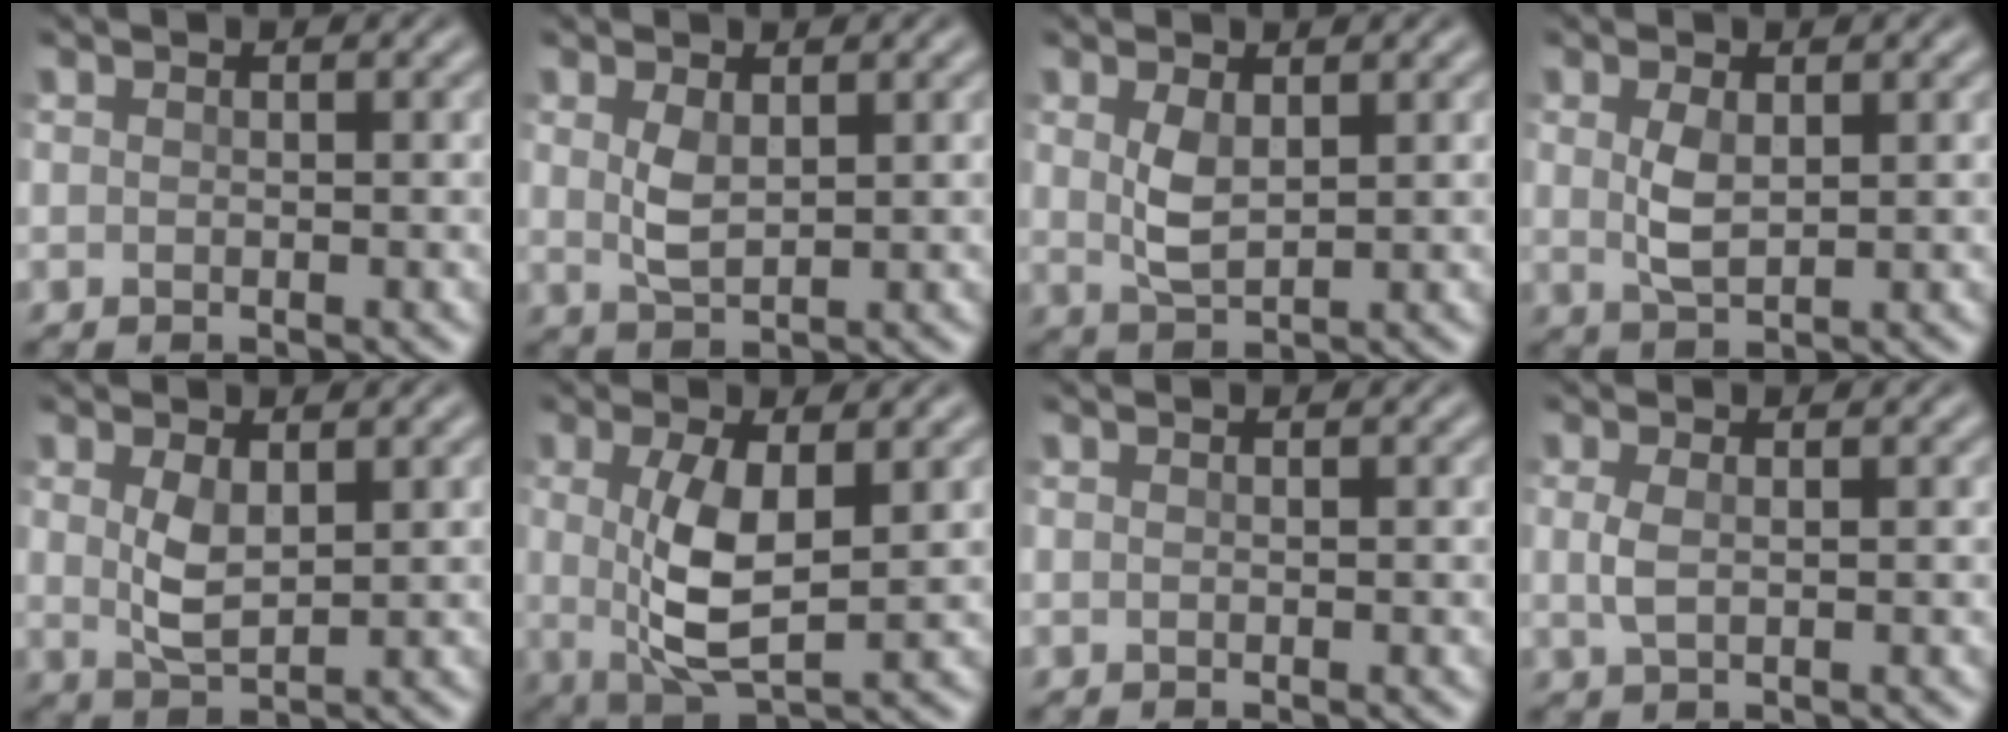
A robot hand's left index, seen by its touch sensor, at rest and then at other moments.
{"total": 2.2, "force": [0.4, 1.0, 1.8], "torque": [-0.045, -0.001, 0.013]}
{"total": 2.5, "force": [0.5, 1.2, 2.1], "torque": [-0.052, -0.001, 0.015]}
{"total": 2.5, "force": [0.3, 1.2, 2.1], "torque": [-0.050, -0.001, 0.008]}
{"total": 2.8, "force": [0.5, 1.3, 2.4], "torque": [-0.058, -0.002, 0.015]}
{"total": 5.4, "force": [0.3, 1.6, 5.1], "torque": [-0.113, -0.007, 0.008]}
{"total": 0.0}
{"total": 1.8, "force": [-0.1, 0.8, 1.6], "torque": [-0.038, 0.000, -0.001]}